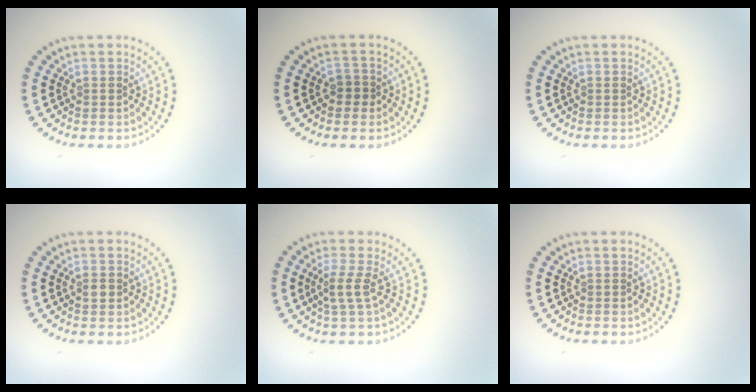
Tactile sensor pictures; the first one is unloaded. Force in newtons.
{"total": 1.3, "press": 1.1, "slide": 0.6}
{"total": 0.0}
{"total": 1.1, "press": 1.1, "slide": 0.2}
{"total": 2.1, "press": 1.5, "slide": 1.4}
{"total": 0.0}